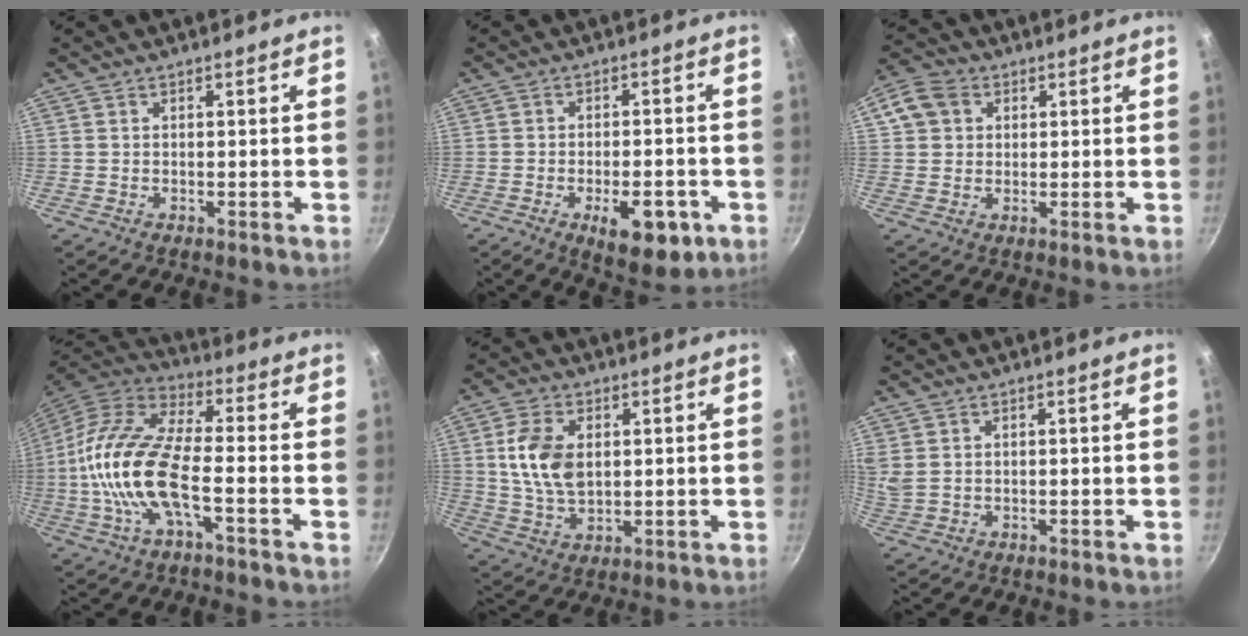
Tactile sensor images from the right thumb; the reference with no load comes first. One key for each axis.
{"total": 10.6, "fx": -4.2, "fy": 4.9, "fz": 8.4, "tx": -0.088, "ty": 0.011, "tz": -0.048}
{"total": 7.0, "fx": 1.9, "fy": 6.0, "fz": 3.1, "tx": -0.038, "ty": 0.011, "tz": 0.022}
{"total": 17.5, "fx": -4.0, "fy": 6.6, "fz": 15.7, "tx": -0.312, "ty": 0.035, "tz": -0.092}
{"total": 10.4, "fx": 1.9, "fy": 6.6, "fz": 7.8, "tx": -0.136, "ty": -0.009, "tz": 0.038}
{"total": 3.1, "fx": 1.4, "fy": 2.0, "fz": 1.9, "tx": -0.037, "ty": 0.000, "tz": 0.033}